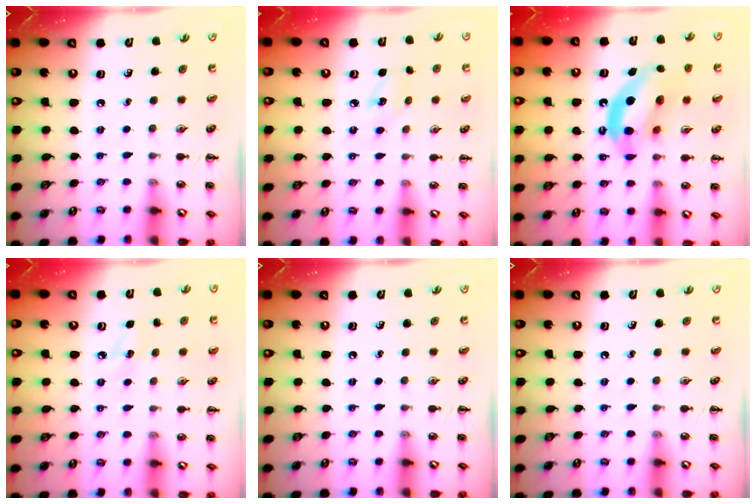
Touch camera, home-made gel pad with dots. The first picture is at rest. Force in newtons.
{"total": 5.6, "press": 5.4, "slide": 1.4}
{"total": 13.3, "press": 12.9, "slide": 3.4}
{"total": 5.3, "press": 5.1, "slide": 1.6}
{"total": 0.0}
{"total": 0.0}